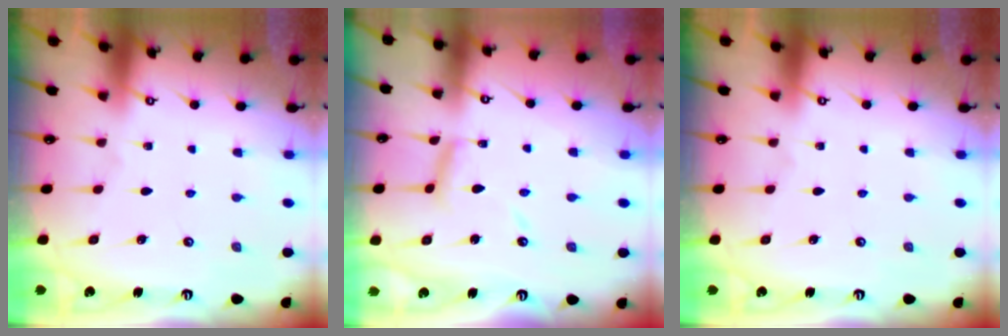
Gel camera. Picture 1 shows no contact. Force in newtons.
{"total": 8.2, "press": 8.1, "slide": 0.6}
{"total": 0.0}